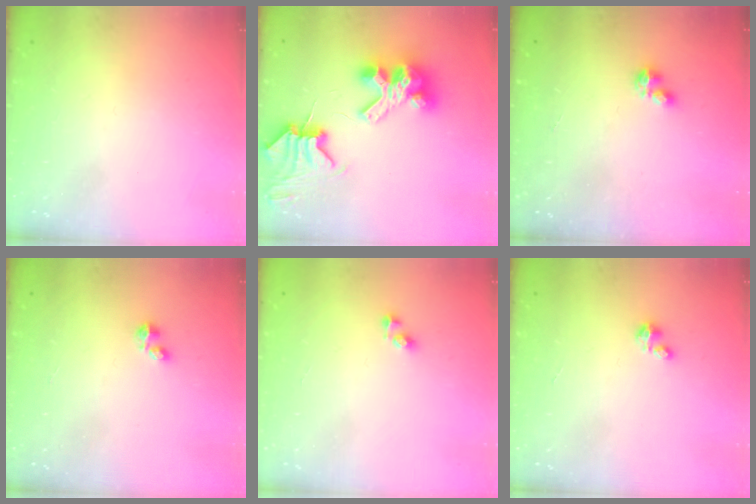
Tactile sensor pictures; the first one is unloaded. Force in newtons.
{"total": 9.1, "press": 9.0, "slide": 1.3}
{"total": 1.0, "press": 1.0, "slide": 0.1}
{"total": 2.4, "press": 2.4, "slide": 0.3}
{"total": 2.5, "press": 2.5, "slide": 0.2}
{"total": 1.2, "press": 1.2, "slide": 0.2}